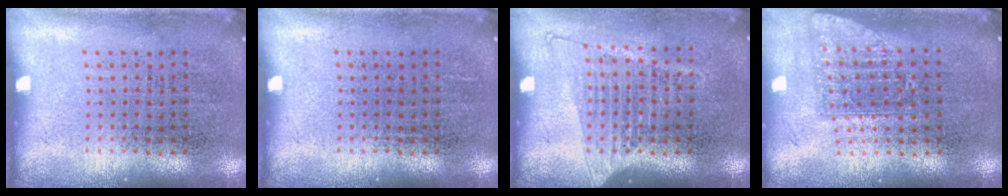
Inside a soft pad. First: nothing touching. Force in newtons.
{"total": 0.0}
{"total": 1.3, "press": 1.1, "slide": 0.5}
{"total": 1.6, "press": 1.1, "slide": 1.0}